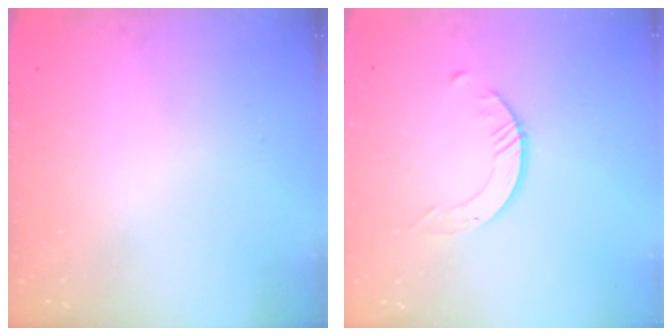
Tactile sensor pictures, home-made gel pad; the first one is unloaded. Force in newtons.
{"total": 1.6, "press": 1.6, "slide": 0.2}